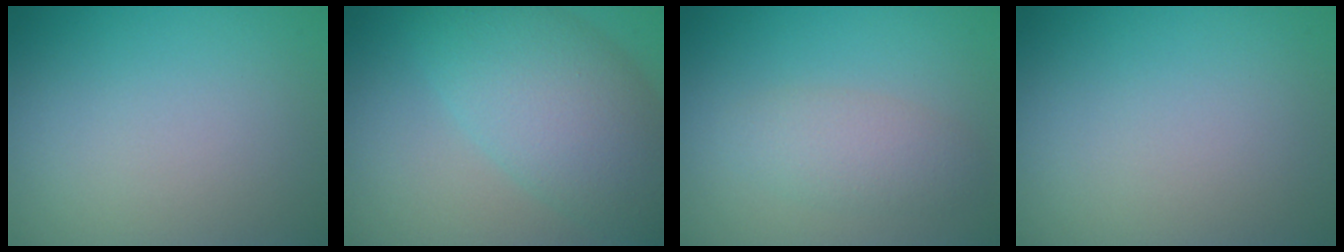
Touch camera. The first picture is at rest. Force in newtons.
{"total": 8.2, "press": 8.2, "slide": 0.3}
{"total": 2.7, "press": 2.7, "slide": 0.0}
{"total": 0.0}